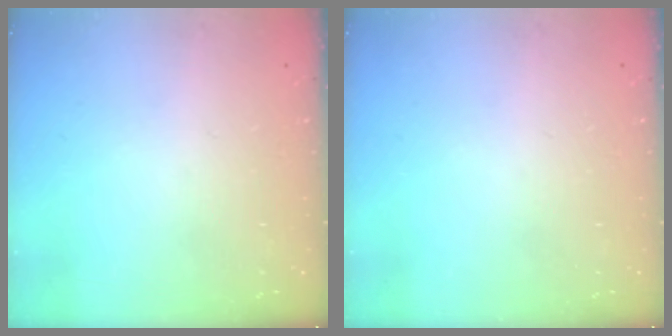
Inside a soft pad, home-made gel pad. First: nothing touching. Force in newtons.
{"total": 0.0}